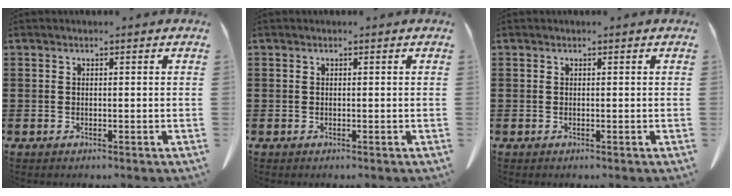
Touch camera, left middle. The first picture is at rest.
{"total": 0.0}
{"total": 0.0}